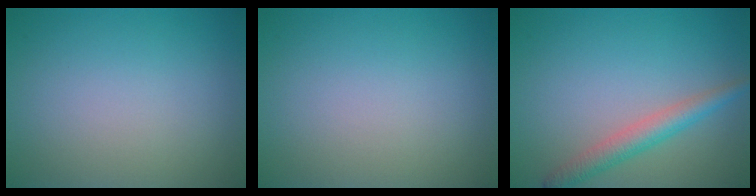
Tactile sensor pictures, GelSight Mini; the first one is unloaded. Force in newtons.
{"total": 0.0}
{"total": 2.9, "press": 2.9, "slide": 0.1}